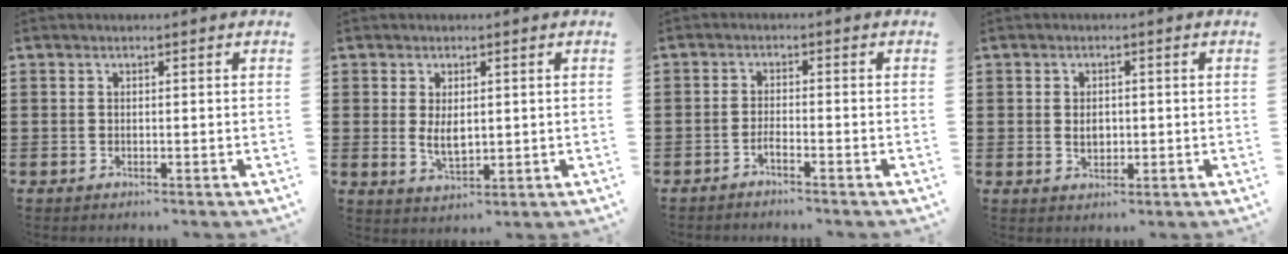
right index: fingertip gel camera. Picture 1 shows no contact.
{"total": 3.6, "force": [0.3, 1.9, 3.0], "torque": [-0.053, 0.002, 0.006]}
{"total": 1.6, "force": [-1.4, -0.1, 0.8], "torque": [-0.016, -0.003, -0.025]}
{"total": 2.5, "force": [0.0, 1.7, 1.8], "torque": [-0.038, 0.006, -0.001]}